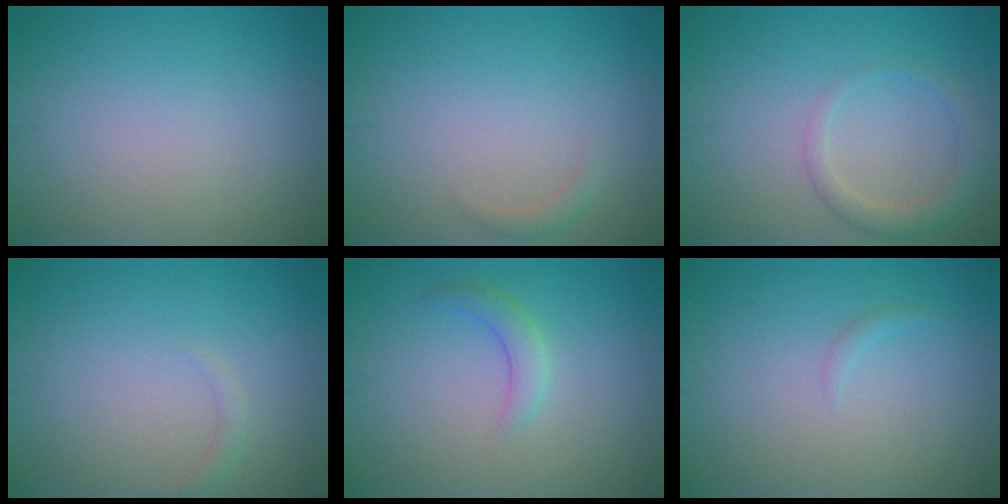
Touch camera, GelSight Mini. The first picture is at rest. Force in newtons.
{"total": 0.8, "press": 0.8, "slide": 0.1}
{"total": 2.3, "press": 2.3, "slide": 0.2}
{"total": 0.8, "press": 0.8, "slide": 0.1}
{"total": 1.8, "press": 1.8, "slide": 0.1}
{"total": 0.6, "press": 0.6, "slide": 0.1}